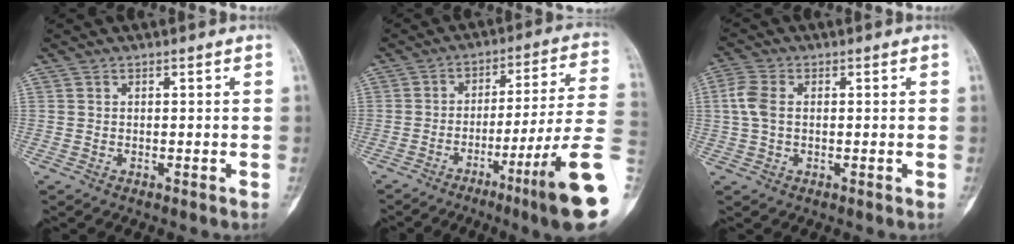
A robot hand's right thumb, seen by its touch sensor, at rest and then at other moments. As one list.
[{"total": 13.4, "force": [-5.8, -0.4, 12.1], "torque": [-0.179, 0.018, -0.088]}, {"total": 4.9, "force": [0.5, 3.2, 3.7], "torque": [-0.097, 0.010, 0.005]}]